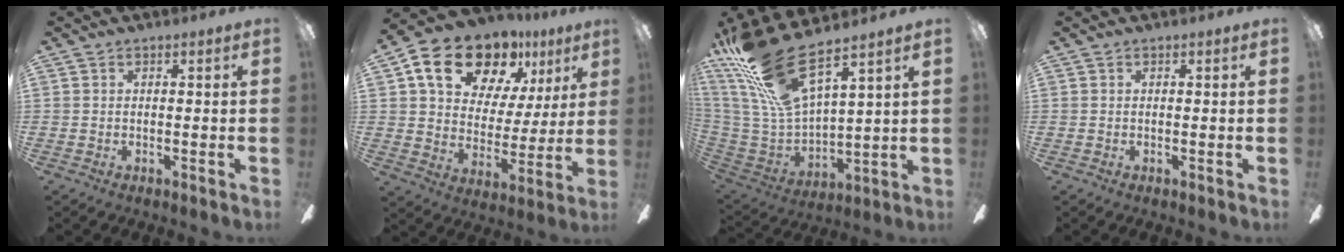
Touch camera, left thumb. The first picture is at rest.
{"total": 19.0, "force": [12.7, 11.0, 8.9], "torque": [-0.156, -0.067, 0.229]}
{"total": 21.4, "force": [15.2, 6.0, 13.9], "torque": [-0.309, -0.102, 0.264]}
{"total": 0.0}